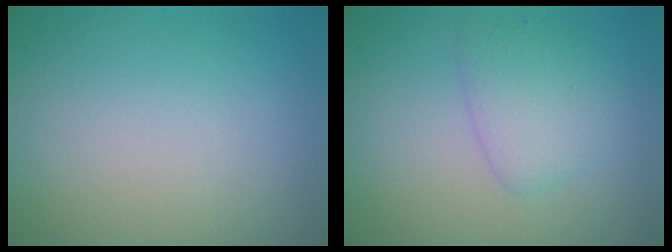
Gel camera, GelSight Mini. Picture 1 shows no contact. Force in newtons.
{"total": 2.6, "press": 2.6, "slide": 0.1}